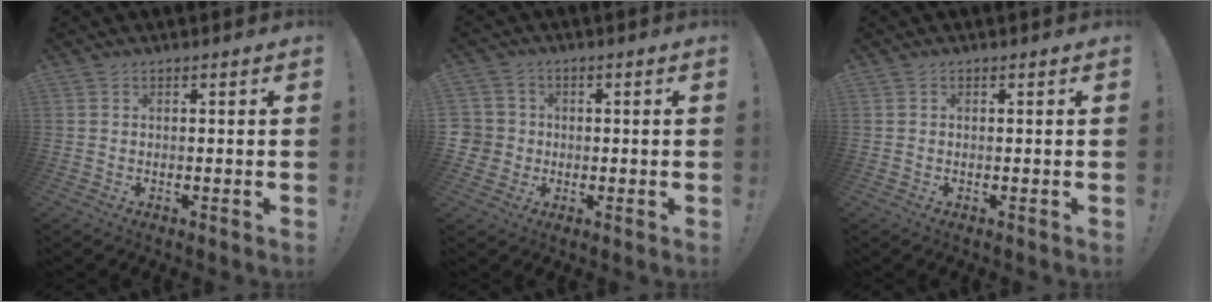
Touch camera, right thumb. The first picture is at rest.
{"total": 5.1, "force": [-0.2, 5.0, 1.1], "torque": [-0.024, 0.006, 0.000]}
{"total": 0.0}